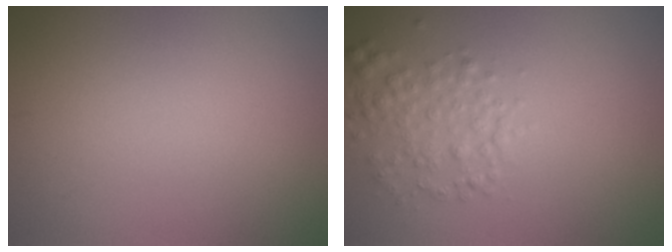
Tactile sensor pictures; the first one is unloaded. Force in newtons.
{"total": 2.9, "press": 2.9, "slide": 0.1}